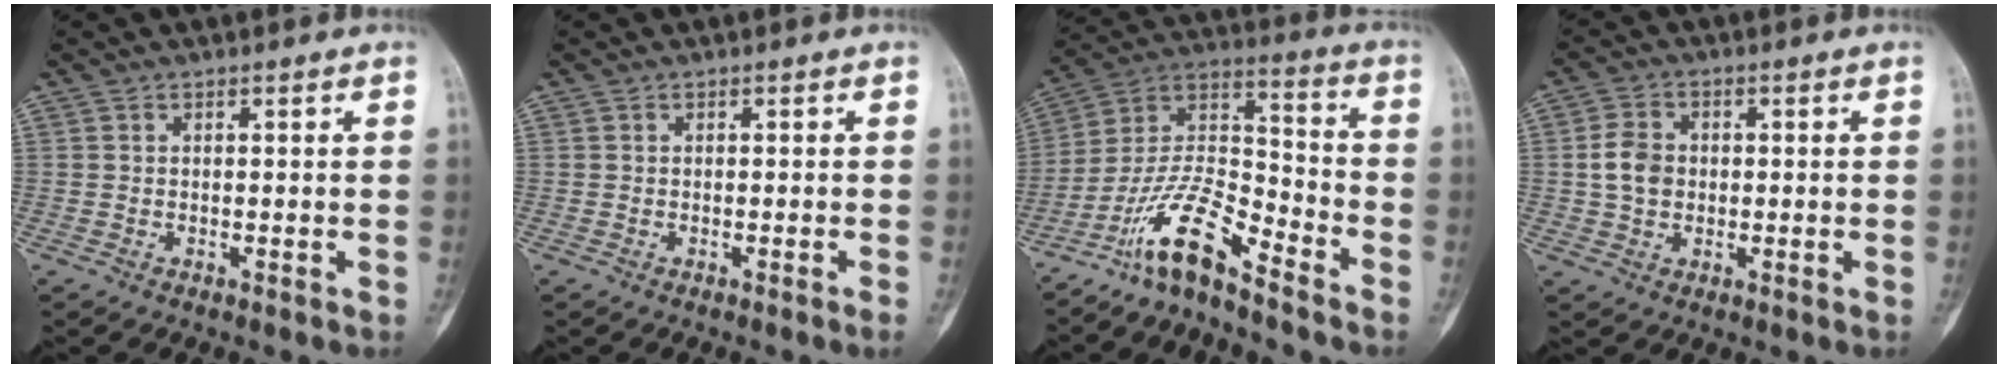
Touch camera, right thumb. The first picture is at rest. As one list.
[{"total": 0.7, "force": [-0.4, -0.2, 0.5], "torque": [-0.011, 0.001, -0.006]}, {"total": 12.9, "force": [-9.8, 2.9, 7.8], "torque": [-0.158, 0.090, -0.189]}, {"total": 5.4, "force": [0.1, 4.3, 3.4], "torque": [-0.055, 0.008, -0.001]}]